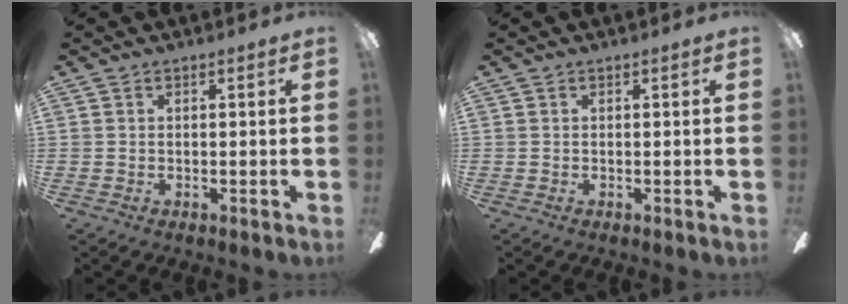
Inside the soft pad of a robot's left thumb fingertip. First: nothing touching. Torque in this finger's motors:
{"motor_torque": [0.00, 0.00, 0.01, -0.01, 0.00]}